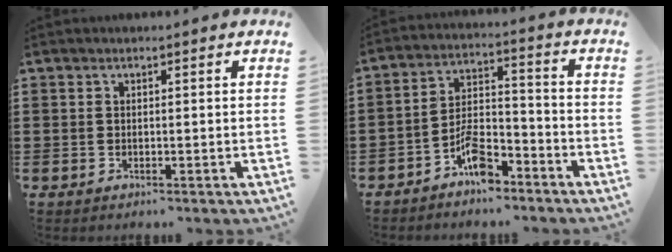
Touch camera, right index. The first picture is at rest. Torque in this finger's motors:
{"motor_torque": [2.06, 0.08, 0.60, 0.11]}